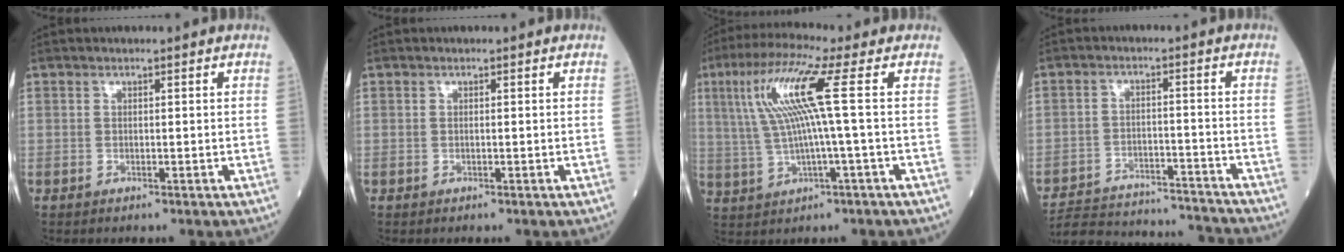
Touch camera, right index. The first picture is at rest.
{"total": 0.0}
{"total": 10.4, "force": [2.2, -0.7, 10.2], "torque": [-0.212, 0.020, 0.045]}
{"total": 18.0, "force": [-17.4, 1.9, 4.1], "torque": [-0.092, 0.000, -0.246]}